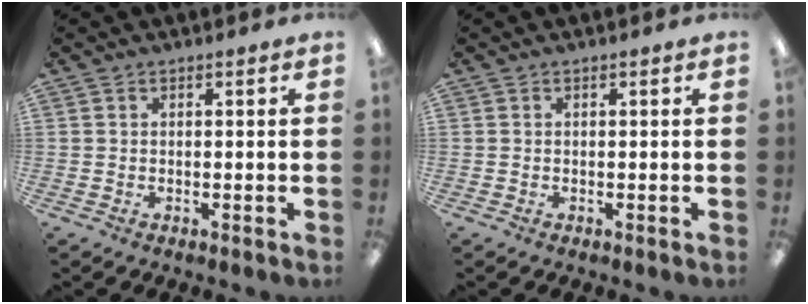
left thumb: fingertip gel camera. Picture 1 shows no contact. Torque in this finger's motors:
{"motor_torque": [0.00, 0.00, 0.00, 0.00, 0.00]}